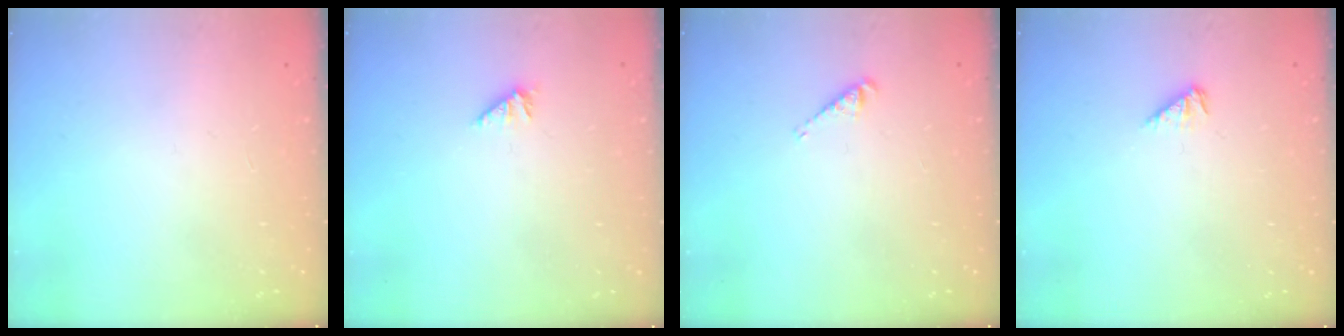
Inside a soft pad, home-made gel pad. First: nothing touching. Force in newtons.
{"total": 1.6, "press": 1.6, "slide": 0.4}
{"total": 2.8, "press": 2.8, "slide": 0.4}
{"total": 2.7, "press": 2.6, "slide": 0.4}